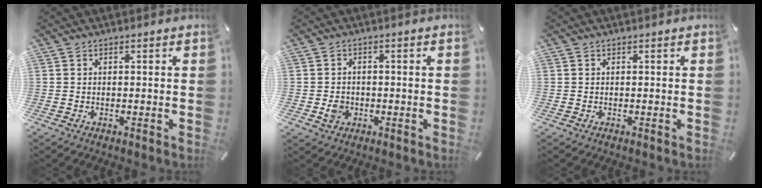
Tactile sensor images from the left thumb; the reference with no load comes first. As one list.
[{"total": 3.5, "force": [-0.8, 3.0, 1.6], "torque": [-0.025, -0.001, -0.017]}, {"total": 0.0}]